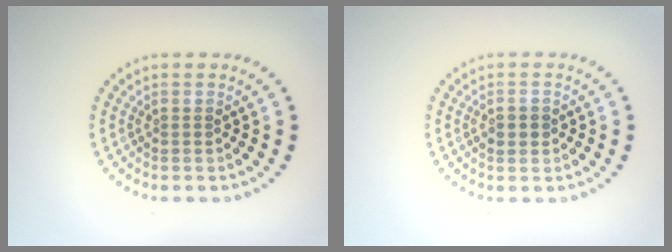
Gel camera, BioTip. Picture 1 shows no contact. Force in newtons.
{"total": 1.8, "press": 1.8, "slide": 0.2}